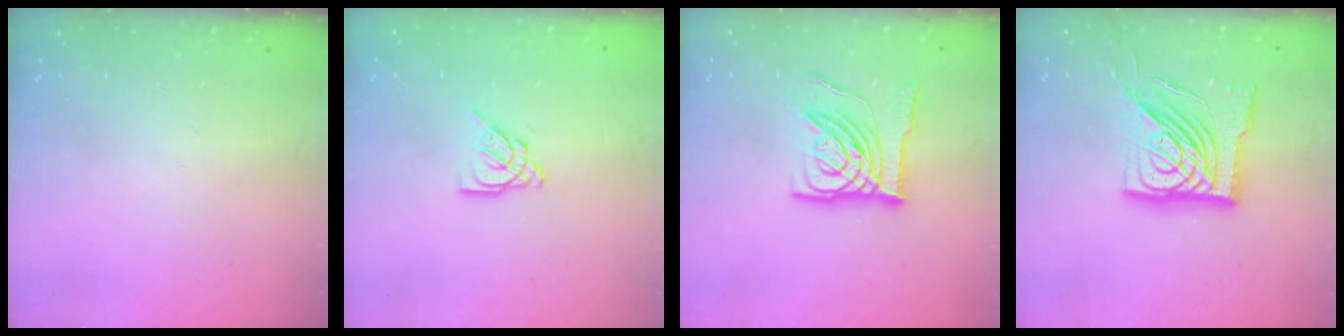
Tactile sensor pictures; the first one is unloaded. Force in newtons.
{"total": 8.0, "press": 7.9, "slide": 0.6}
{"total": 16.6, "press": 16.5, "slide": 2.0}
{"total": 19.1, "press": 19.0, "slide": 1.8}